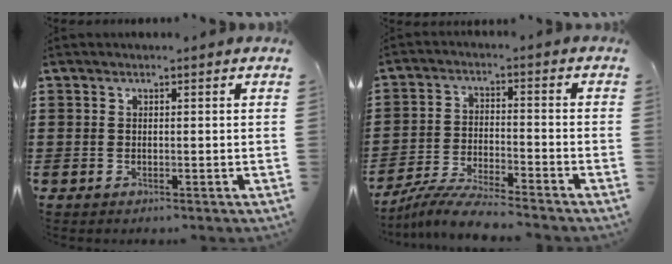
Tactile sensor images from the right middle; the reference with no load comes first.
{"total": 6.6, "force": [-6.2, -0.1, 2.1], "torque": [-0.050, -0.010, -0.122]}